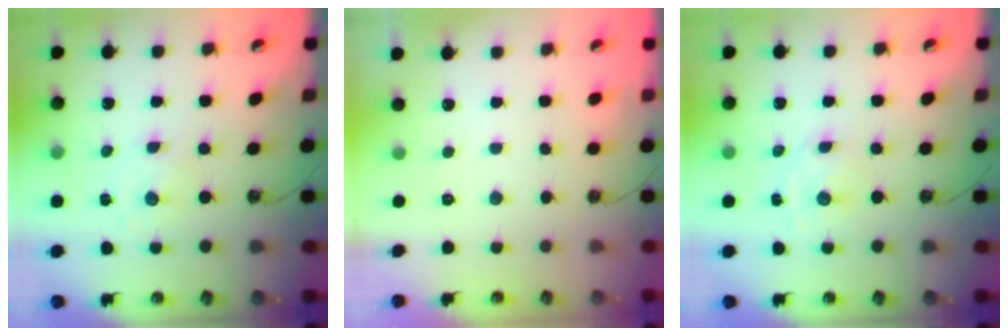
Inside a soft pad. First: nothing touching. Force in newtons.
{"total": 0.0}
{"total": 2.4, "press": 2.3, "slide": 0.7}